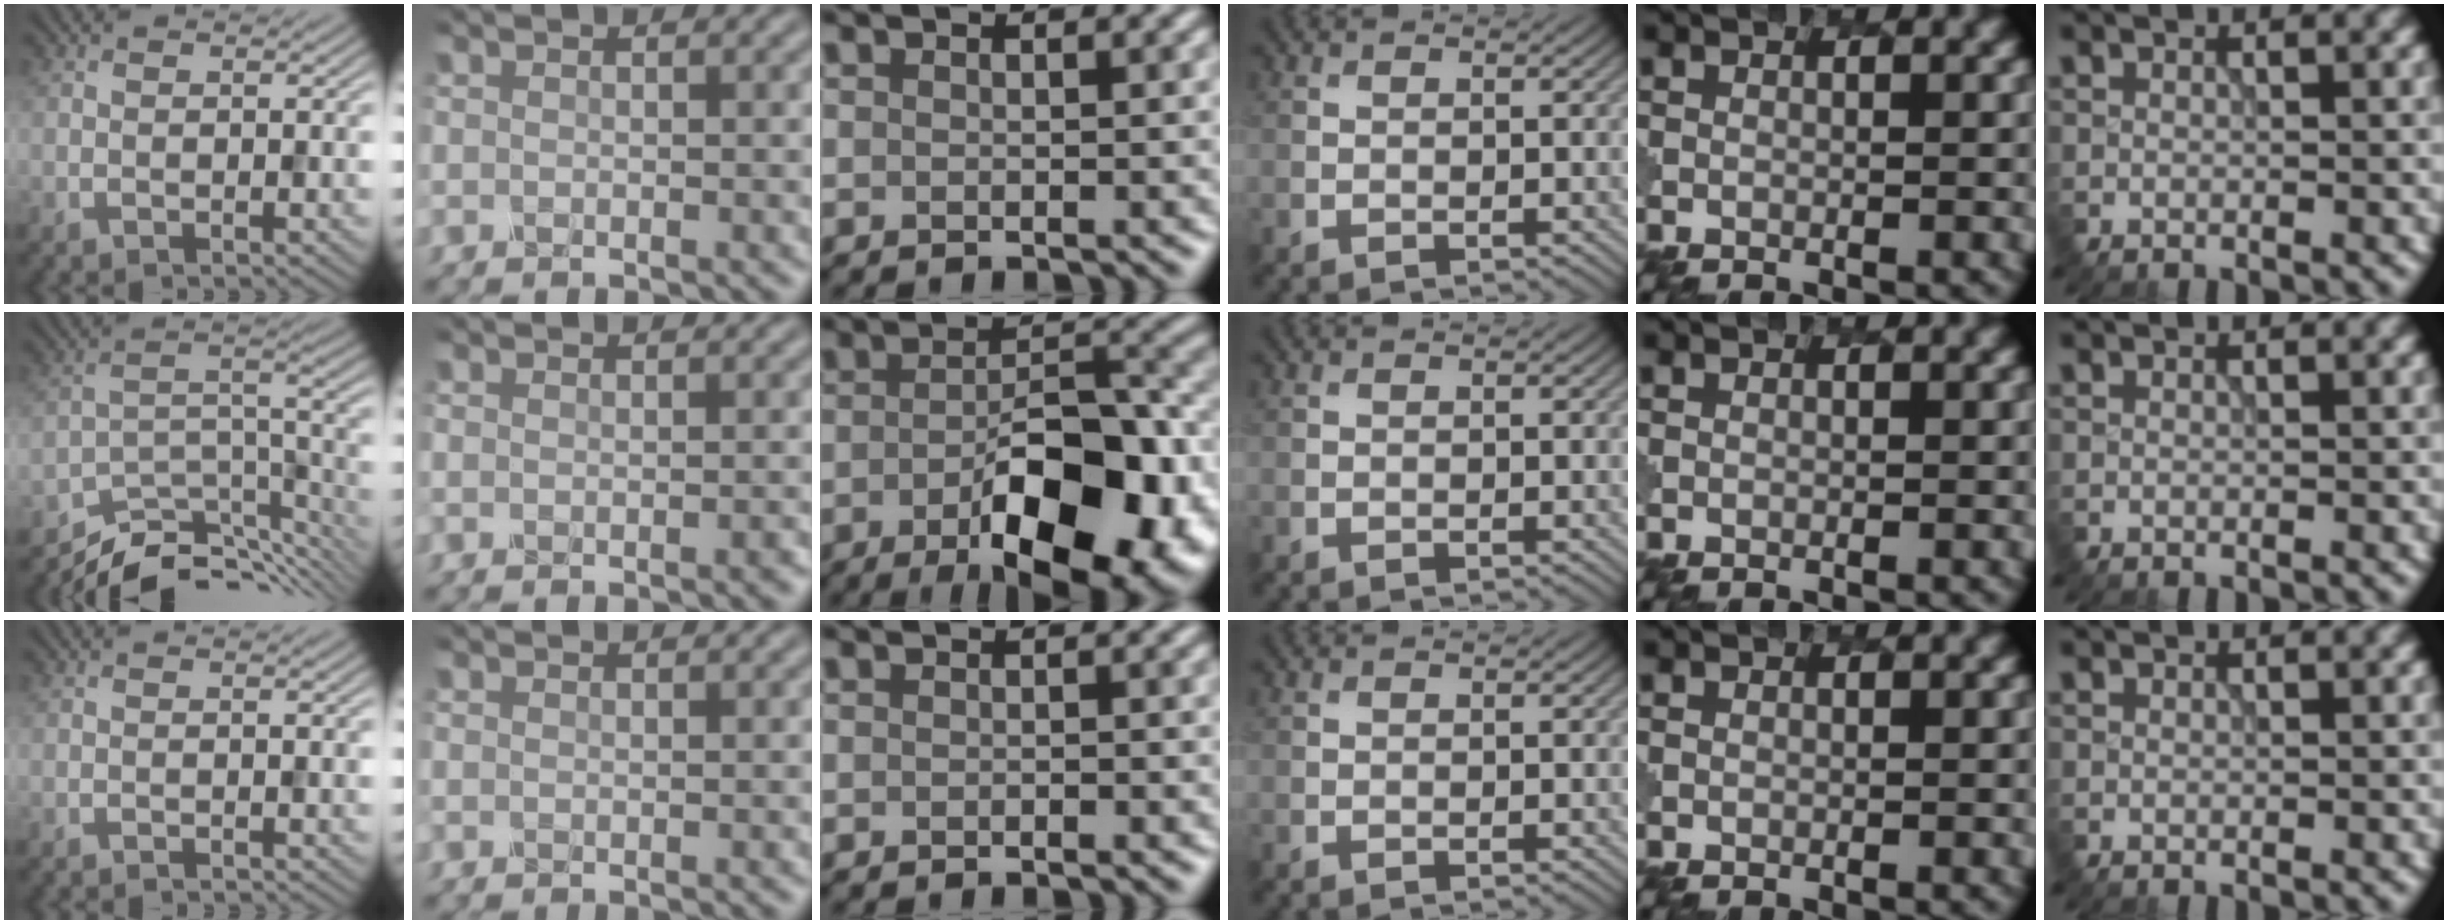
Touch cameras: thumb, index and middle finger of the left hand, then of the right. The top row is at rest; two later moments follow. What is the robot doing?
{"motion": "dispense", "object": "glue stick"}